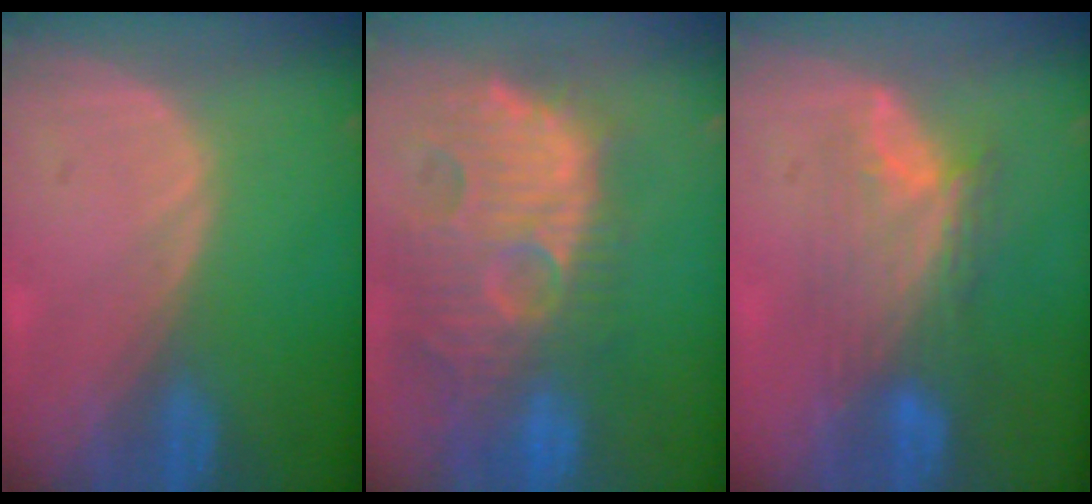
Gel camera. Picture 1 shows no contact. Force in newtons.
{"total": 14.3, "press": 12.5, "slide": 6.9}
{"total": 7.6, "press": 7.3, "slide": 2.2}